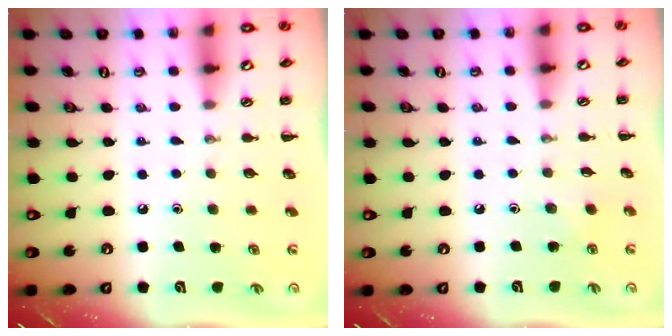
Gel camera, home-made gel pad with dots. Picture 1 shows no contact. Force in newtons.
{"total": 2.0, "press": 1.9, "slide": 0.7}